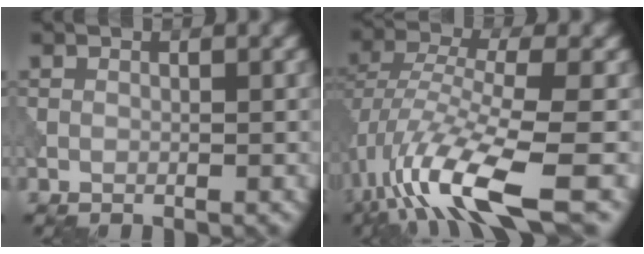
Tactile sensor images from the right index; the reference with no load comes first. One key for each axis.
{"total": 10.8, "fx": -4.8, "fy": 3.4, "fz": 9.0, "tx": -0.181, "ty": -0.003, "tz": -0.095}